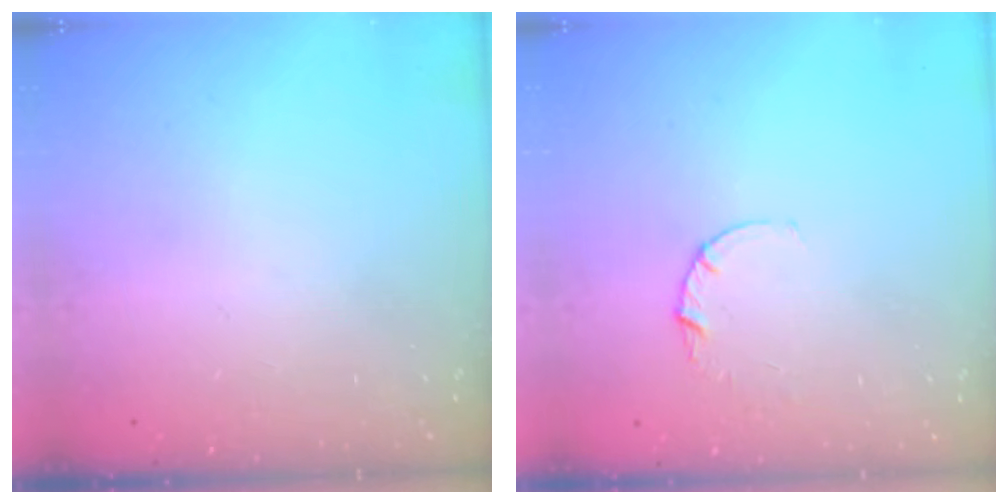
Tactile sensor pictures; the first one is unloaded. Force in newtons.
{"total": 2.8, "press": 2.8, "slide": 0.3}